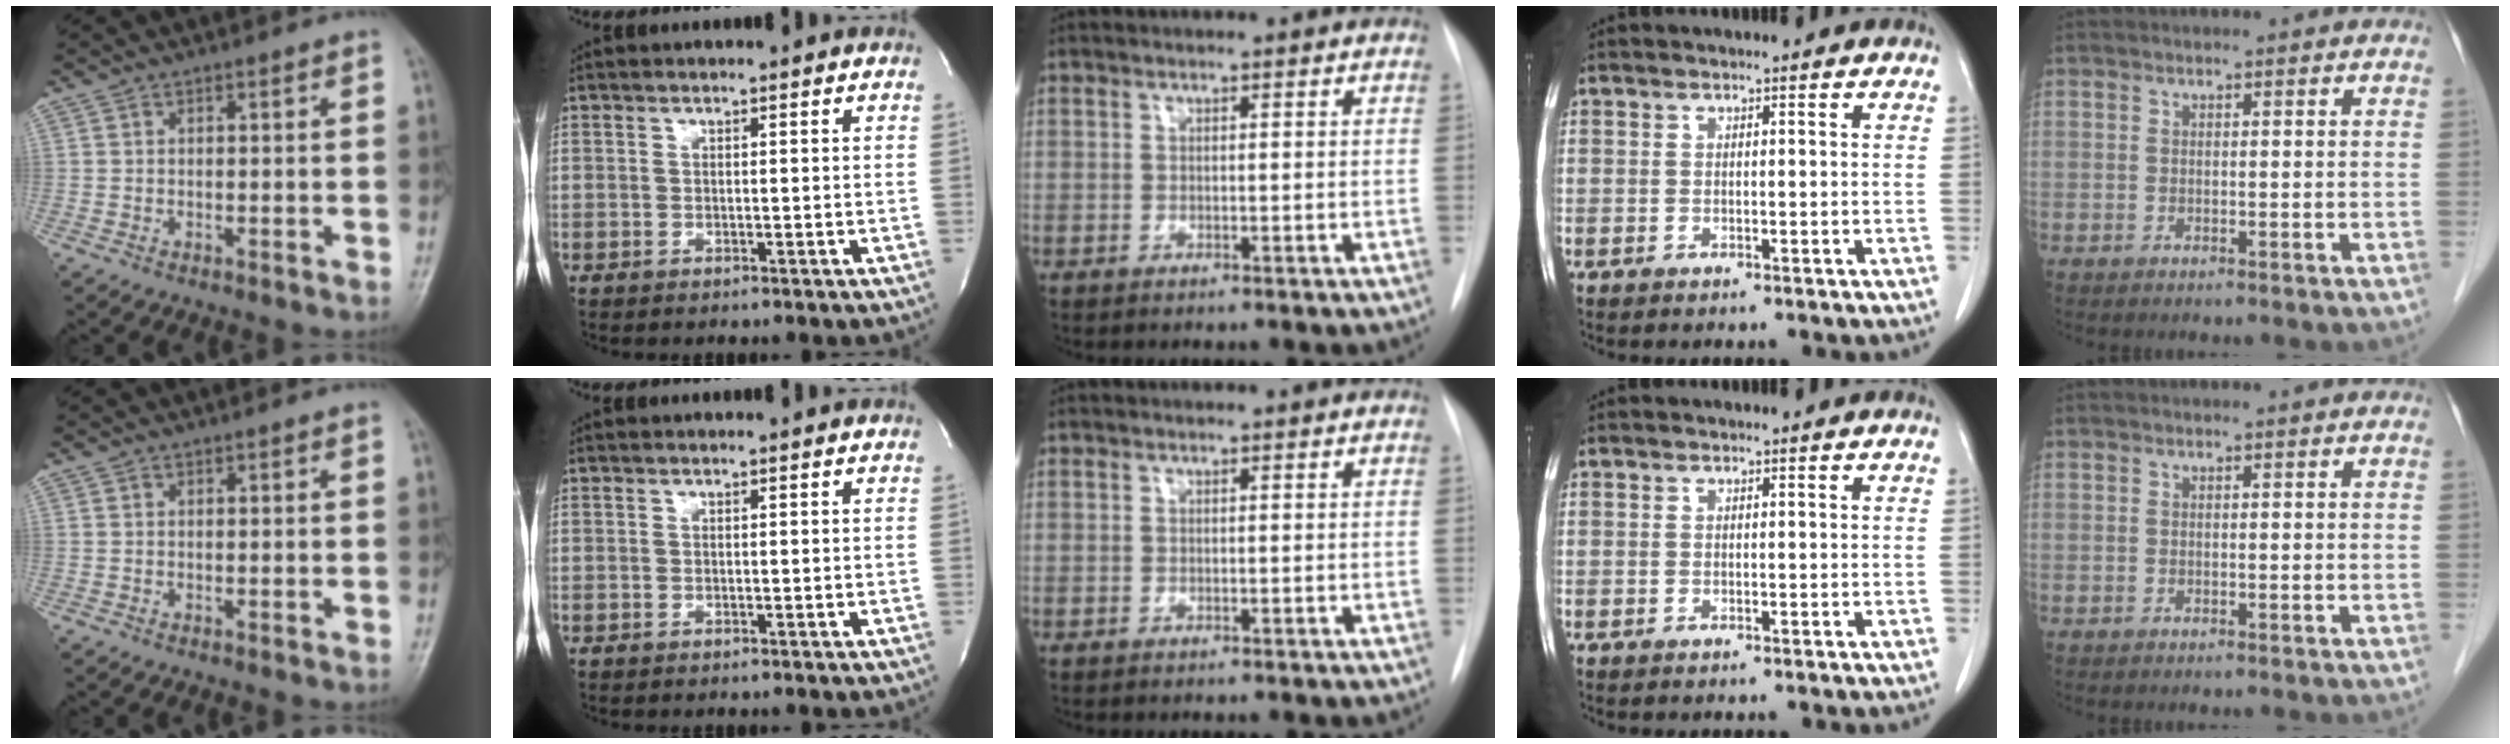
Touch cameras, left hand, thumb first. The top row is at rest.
{}